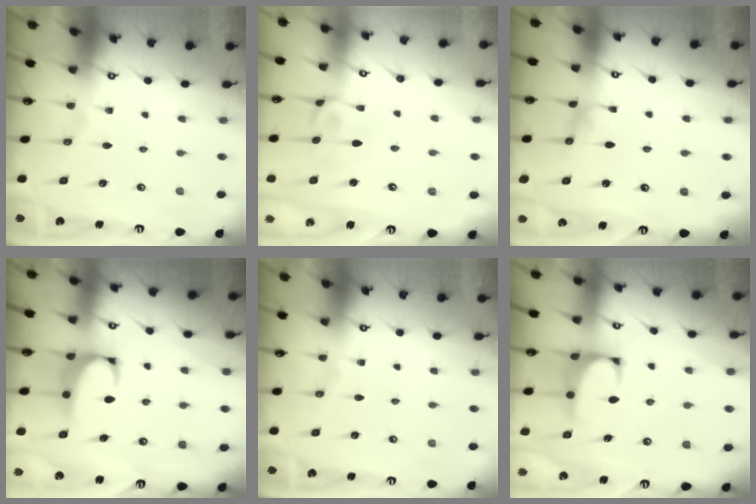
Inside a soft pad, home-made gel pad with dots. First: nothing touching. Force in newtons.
{"total": 2.1, "press": 1.9, "slide": 0.7}
{"total": 1.5, "press": 1.4, "slide": 0.3}
{"total": 2.2, "press": 1.9, "slide": 1.0}
{"total": 0.0}
{"total": 1.5, "press": 1.2, "slide": 0.8}